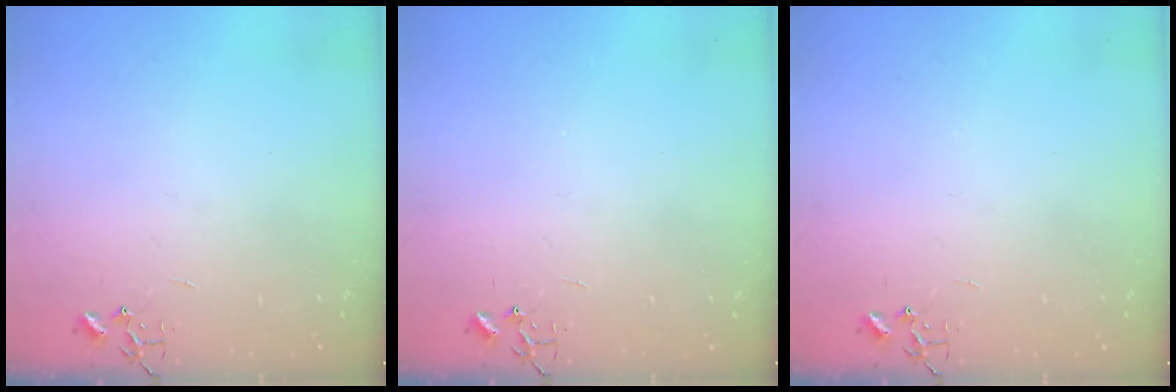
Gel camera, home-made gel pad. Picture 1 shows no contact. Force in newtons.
{"total": 0.0}
{"total": 0.0}